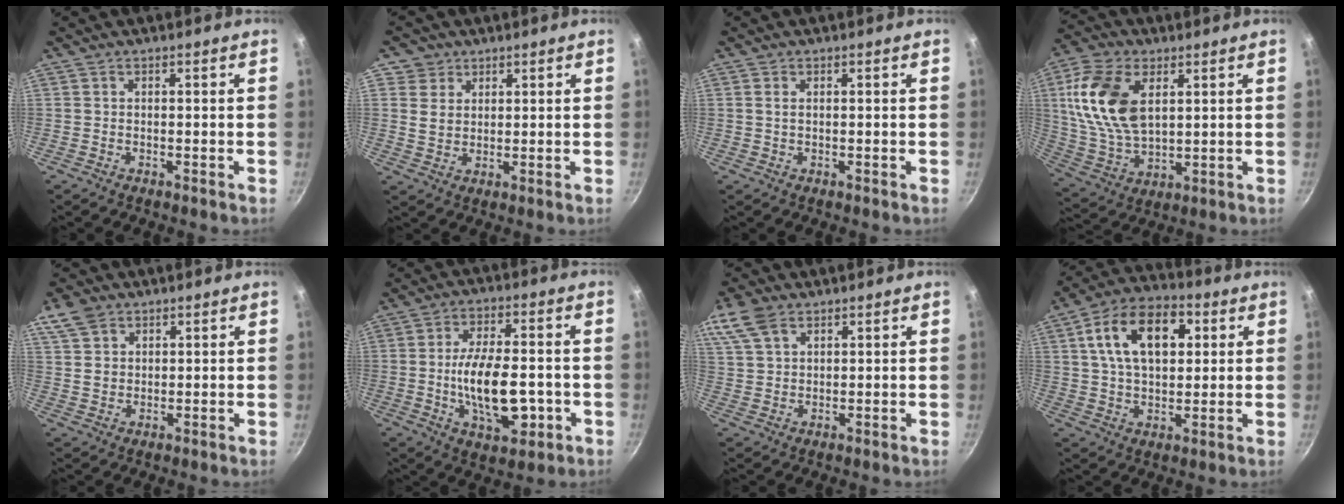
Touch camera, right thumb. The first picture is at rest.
{"total": 4.6, "force": [2.3, 3.9, 0.7], "torque": [0.023, -0.003, 0.037]}
{"total": 0.8, "force": [0.1, 0.4, 0.7], "torque": [-0.015, 0.000, 0.001]}
{"total": 16.3, "force": [4.4, 9.5, 12.5], "torque": [-0.233, -0.009, 0.091]}
{"total": 6.4, "force": [3.6, 4.4, 2.9], "torque": [-0.042, -0.008, 0.071]}
{"total": 14.6, "force": [-2.8, 7.2, 12.4], "torque": [-0.188, 0.017, -0.037]}
{"total": 8.3, "force": [4.9, 4.8, 4.7], "torque": [-0.094, 0.007, 0.098]}
{"total": 15.8, "force": [4.5, 9.7, 11.6], "torque": [-0.171, 0.010, 0.067]}